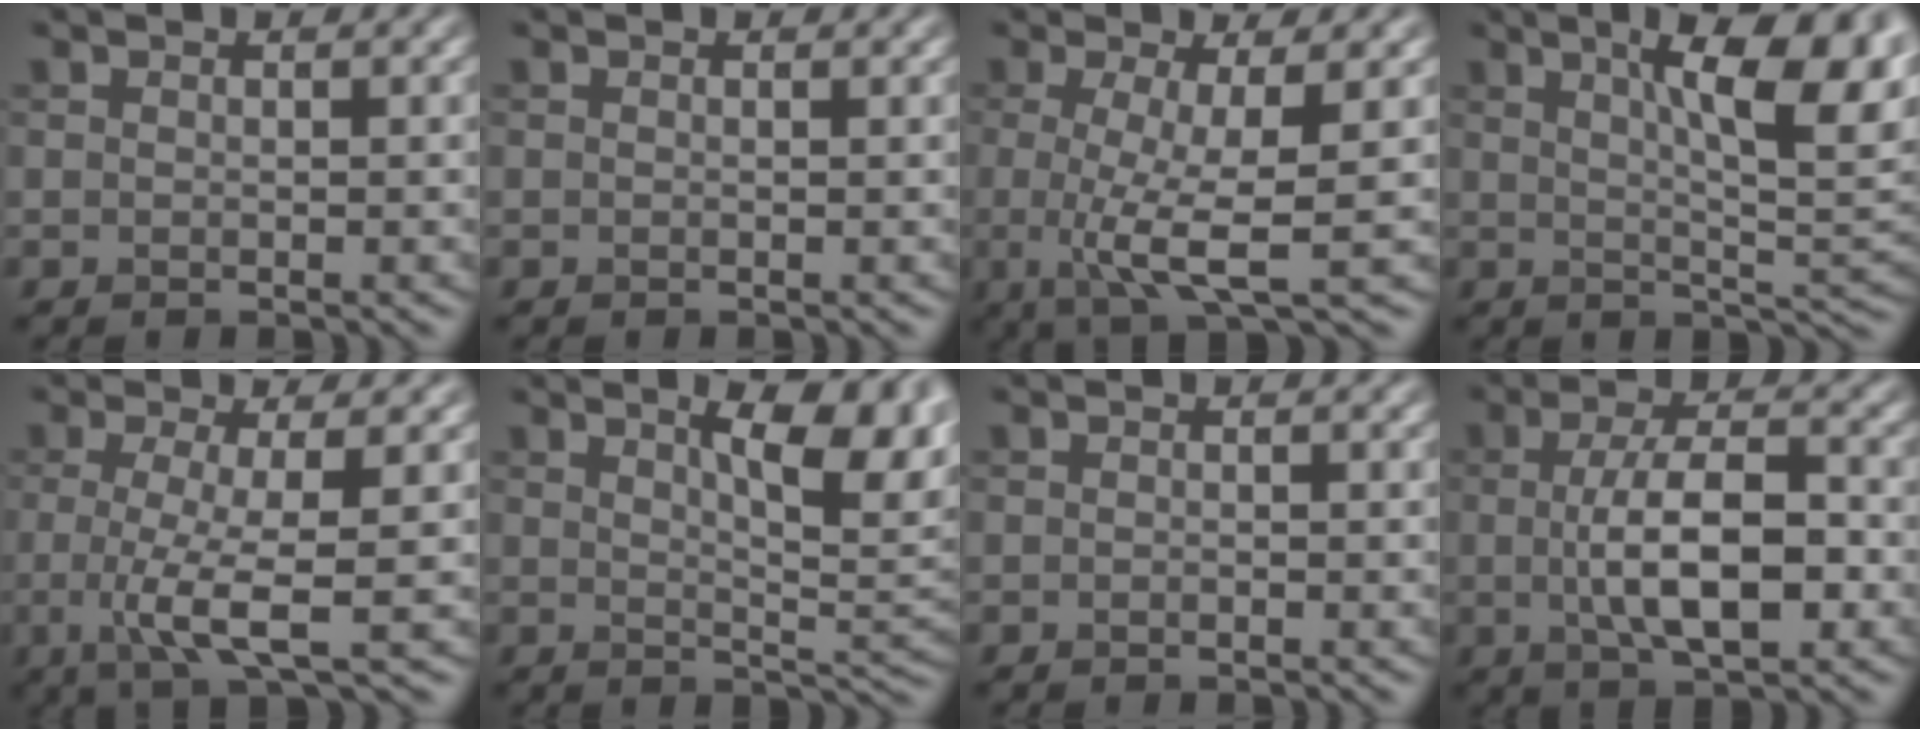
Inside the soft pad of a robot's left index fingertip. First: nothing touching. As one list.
[{"total": 0.0}, {"total": 5.9, "force": [-0.5, 1.0, 5.8], "torque": [-0.097, -0.009, -0.010]}, {"total": 12.9, "force": [5.1, 3.6, 11.3], "torque": [-0.127, 0.014, 0.071]}, {"total": 5.3, "force": [-0.6, 1.0, 5.1], "torque": [-0.090, -0.010, -0.014]}, {"total": 9.6, "force": [3.8, 2.7, 8.4], "torque": [-0.098, 0.015, 0.060]}, {"total": 0.0}, {"total": 7.3, "force": [-0.7, 2.7, 6.8], "torque": [-0.118, 0.000, -0.013]}]